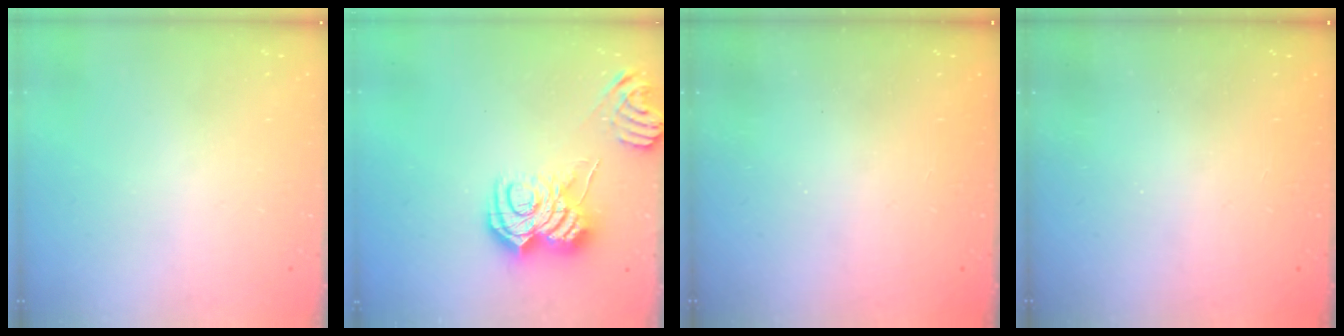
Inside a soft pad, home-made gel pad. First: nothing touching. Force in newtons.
{"total": 13.0, "press": 13.0, "slide": 1.0}
{"total": 2.6, "press": 2.4, "slide": 0.8}
{"total": 2.6, "press": 2.4, "slide": 0.8}